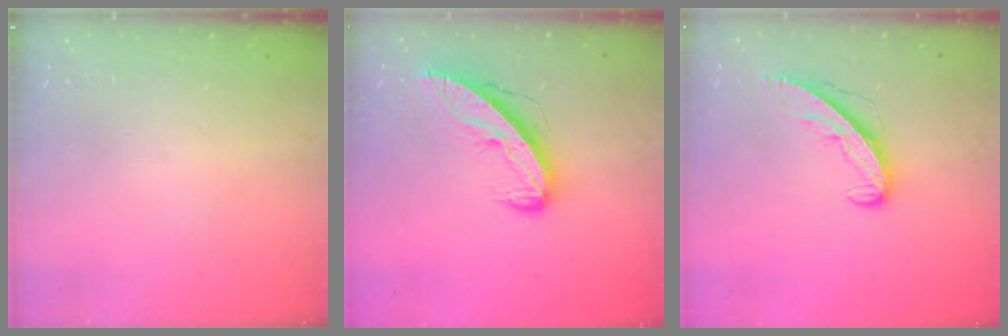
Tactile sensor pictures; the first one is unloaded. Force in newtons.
{"total": 10.2, "press": 10.1, "slide": 1.3}
{"total": 8.7, "press": 8.6, "slide": 0.4}